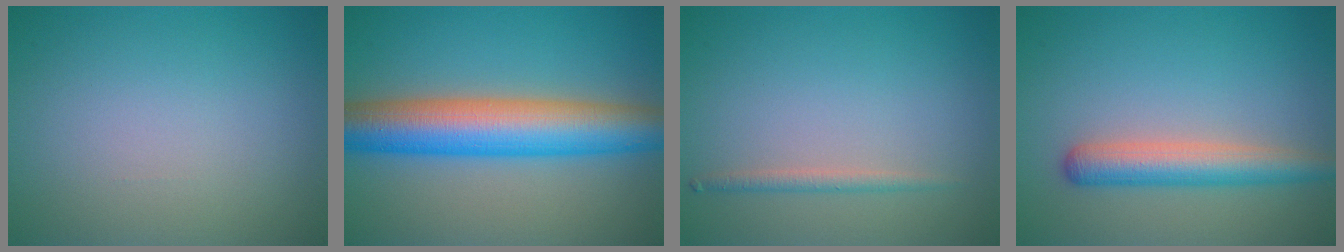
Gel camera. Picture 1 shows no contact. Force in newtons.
{"total": 9.6, "press": 9.6, "slide": 0.1}
{"total": 1.2, "press": 1.2, "slide": 0.0}
{"total": 4.1, "press": 4.1, "slide": 0.1}